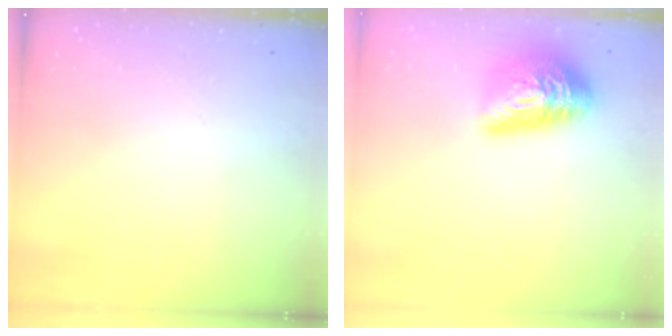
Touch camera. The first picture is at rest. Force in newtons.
{"total": 17.6, "press": 17.6, "slide": 0.9}